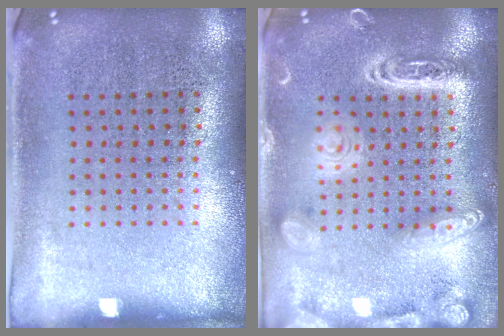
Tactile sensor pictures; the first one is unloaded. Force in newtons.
{"total": 4.1, "press": 4.1, "slide": 0.3}